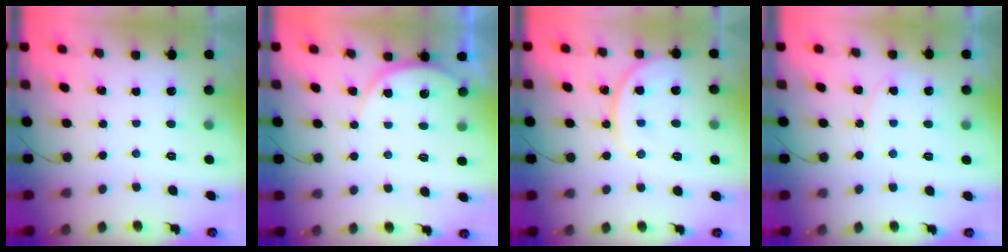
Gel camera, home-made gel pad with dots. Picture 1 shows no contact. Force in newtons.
{"total": 6.6, "press": 6.6, "slide": 0.7}
{"total": 11.4, "press": 11.4, "slide": 0.7}
{"total": 5.3, "press": 5.2, "slide": 0.6}